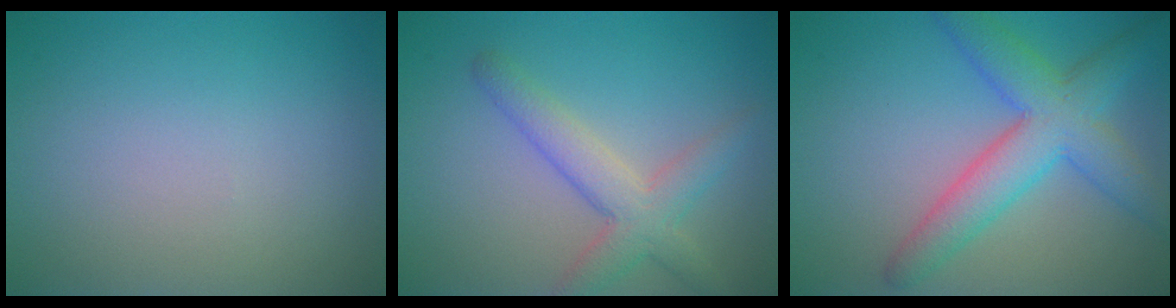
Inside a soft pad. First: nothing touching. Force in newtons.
{"total": 4.0, "press": 4.0, "slide": 0.2}
{"total": 6.1, "press": 6.1, "slide": 0.2}